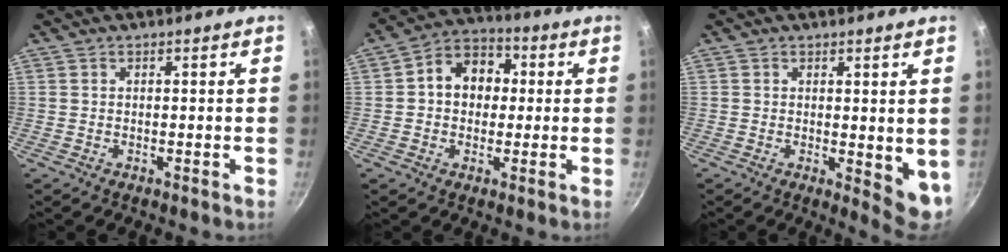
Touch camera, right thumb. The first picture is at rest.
{"total": 10.1, "force": [1.1, 8.0, 6.1], "torque": [-0.053, 0.023, -0.001]}
{"total": 5.8, "force": [0.6, 2.7, 5.1], "torque": [-0.061, -0.015, 0.010]}